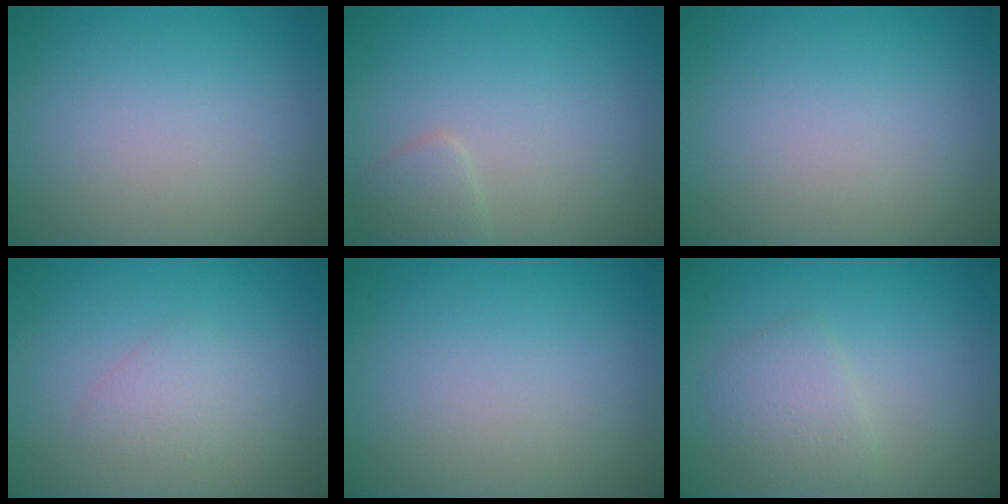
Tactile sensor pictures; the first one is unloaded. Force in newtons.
{"total": 1.5, "press": 1.5, "slide": 0.0}
{"total": 0.0}
{"total": 1.6, "press": 1.6, "slide": 0.0}
{"total": 0.0}
{"total": 2.2, "press": 2.2, "slide": 0.0}